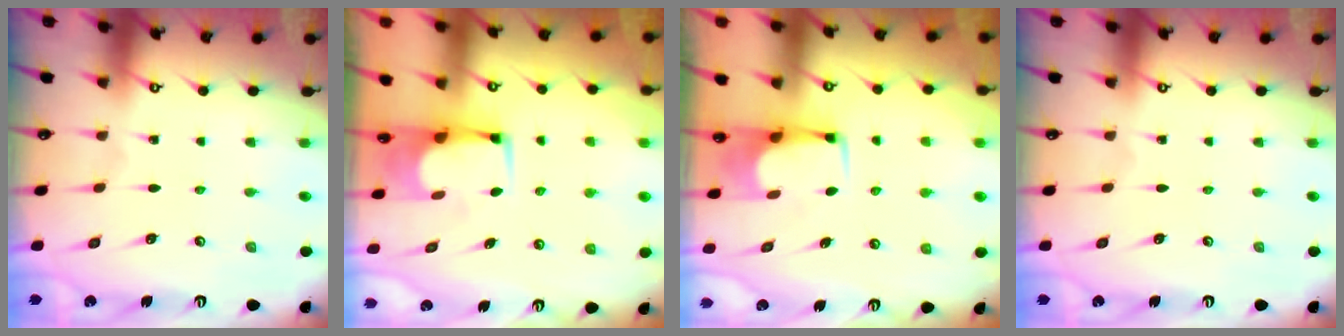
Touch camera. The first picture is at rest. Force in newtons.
{"total": 2.1, "press": 2.1, "slide": 0.1}
{"total": 2.4, "press": 2.4, "slide": 0.4}
{"total": 0.0}